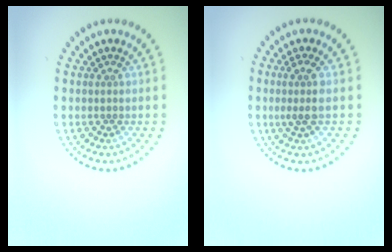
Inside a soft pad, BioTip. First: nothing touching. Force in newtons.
{"total": 2.0, "press": 1.7, "slide": 1.1}